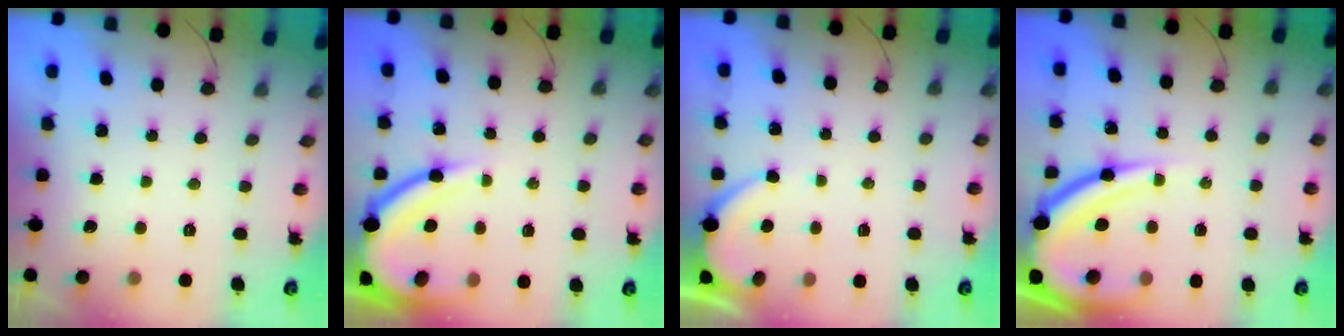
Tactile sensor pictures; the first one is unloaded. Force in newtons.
{"total": 11.4, "press": 11.3, "slide": 1.2}
{"total": 2.9, "press": 2.9, "slide": 0.4}
{"total": 16.0, "press": 16.0, "slide": 1.5}